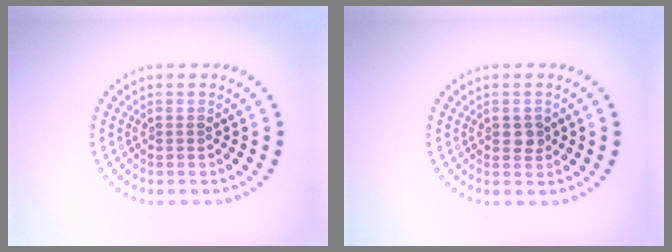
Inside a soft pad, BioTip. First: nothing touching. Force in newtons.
{"total": 1.3, "press": 1.3, "slide": 0.1}